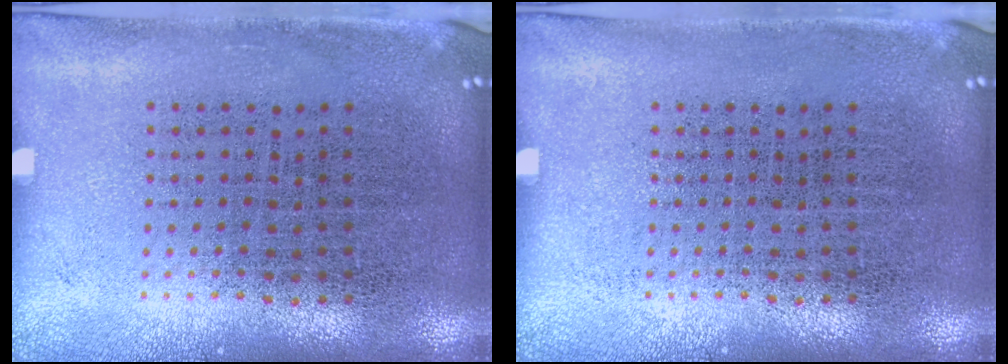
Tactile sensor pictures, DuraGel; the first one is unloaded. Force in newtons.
{"total": 0.0}